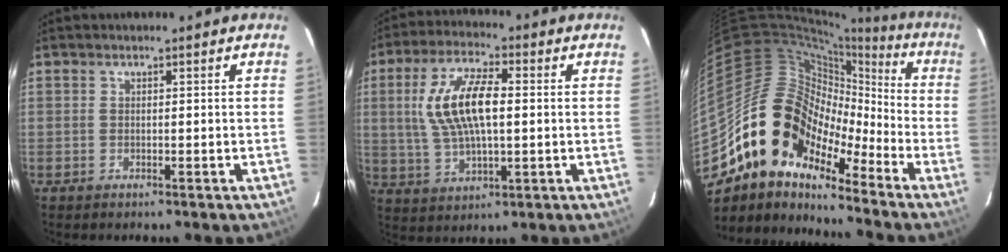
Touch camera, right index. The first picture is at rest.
{"total": 13.1, "force": [1.5, 5.3, 11.9], "torque": [-0.237, 0.012, 0.034]}
{"total": 17.4, "force": [-11.0, 10.8, 8.2], "torque": [-0.157, 0.024, -0.216]}